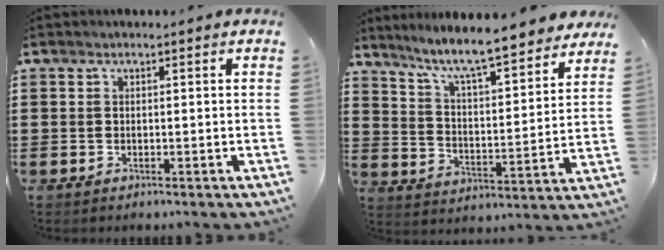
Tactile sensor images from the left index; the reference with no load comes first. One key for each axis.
{"total": 7.8, "fx": 6.9, "fy": 0.0, "fz": 3.8, "tx": -0.101, "ty": -0.048, "tz": 0.110}